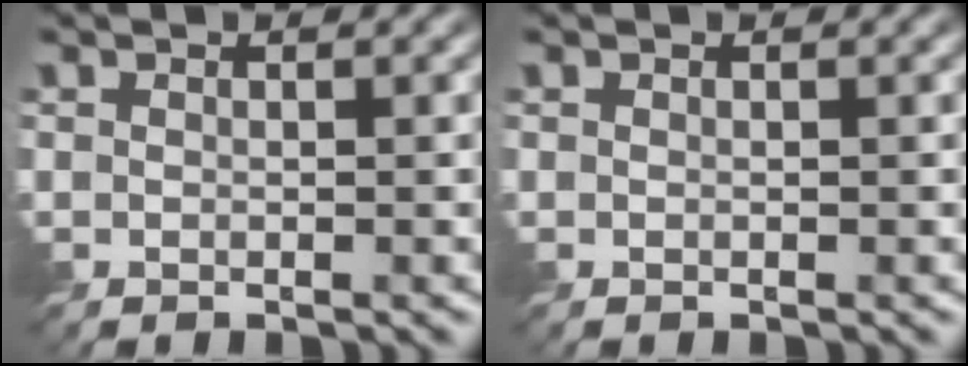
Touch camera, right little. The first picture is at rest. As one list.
[{"total": 0.0}]